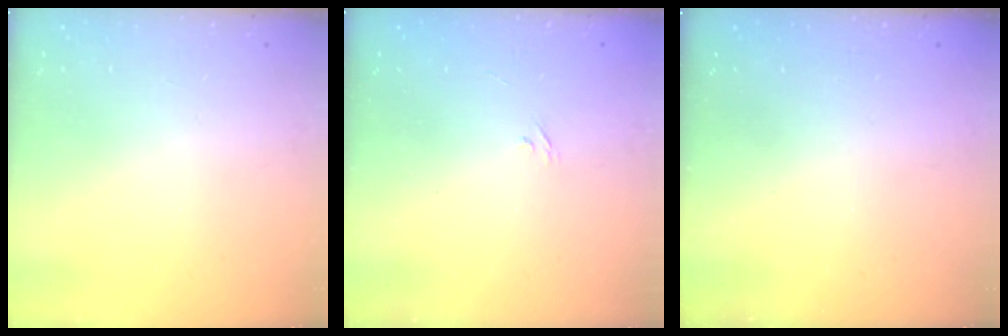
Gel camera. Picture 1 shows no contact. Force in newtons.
{"total": 2.0, "press": 1.7, "slide": 1.2}
{"total": 2.4, "press": 2.2, "slide": 0.8}